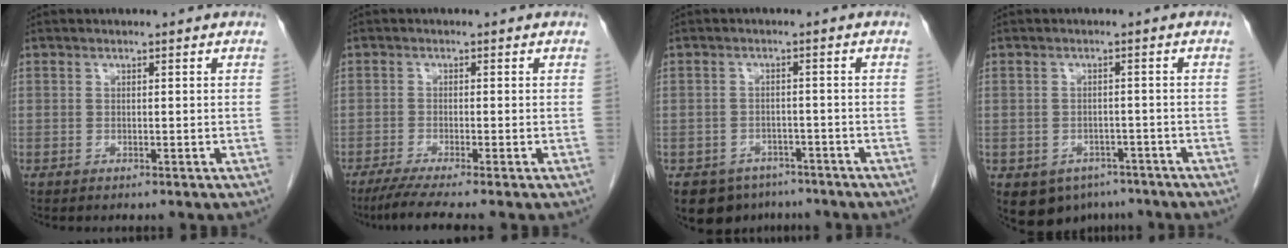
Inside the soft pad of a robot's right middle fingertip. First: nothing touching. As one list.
[{"total": 5.2, "force": [-4.0, -0.7, 3.3], "torque": [-0.054, -0.017, -0.071]}, {"total": 7.1, "force": [-5.4, 4.6, 1.1], "torque": [-0.011, 0.004, -0.072]}, {"total": 7.3, "force": [-4.7, 5.2, 2.0], "torque": [-0.029, 0.009, -0.058]}]